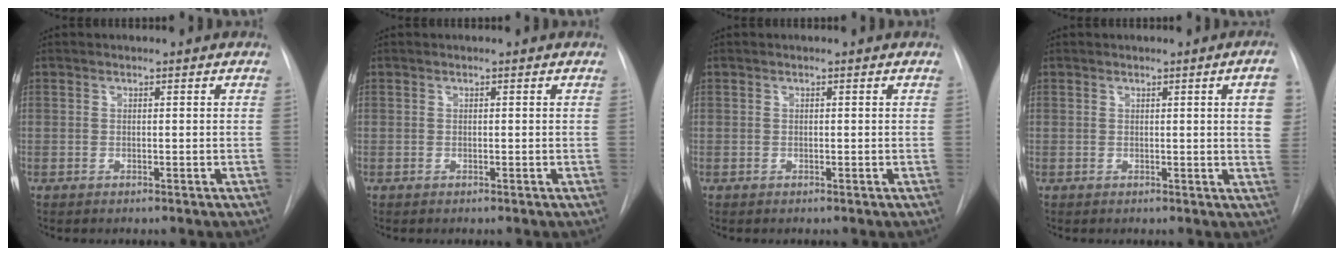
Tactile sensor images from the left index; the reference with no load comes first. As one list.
[{"total": 0.0}, {"total": 0.0}, {"total": 5.6, "force": [1.3, 0.2, 5.4], "torque": [-0.050, -0.003, 0.010]}]